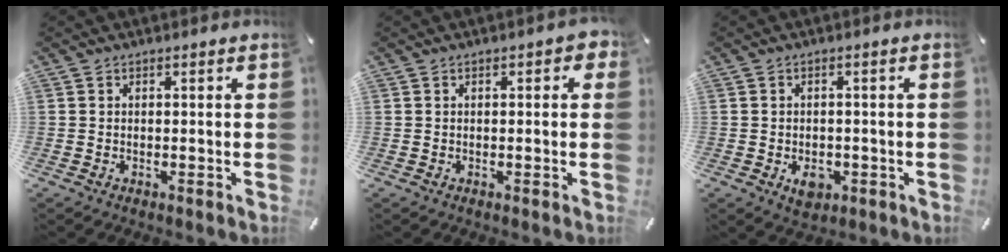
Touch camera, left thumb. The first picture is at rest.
{"total": 1.5, "force": [0.0, 1.0, 1.1], "torque": [-0.013, 0.004, -0.003]}
{"total": 4.8, "force": [-1.7, 3.5, 2.8], "torque": [-0.034, 0.000, -0.029]}